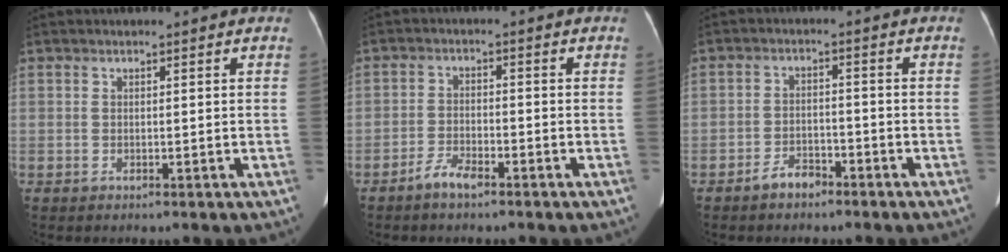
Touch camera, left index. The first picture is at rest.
{"total": 3.4, "force": [-2.8, 0.7, 1.9], "torque": [-0.041, 0.000, -0.052]}
{"total": 3.4, "force": [-2.8, 1.5, 1.4], "torque": [-0.026, 0.003, -0.047]}